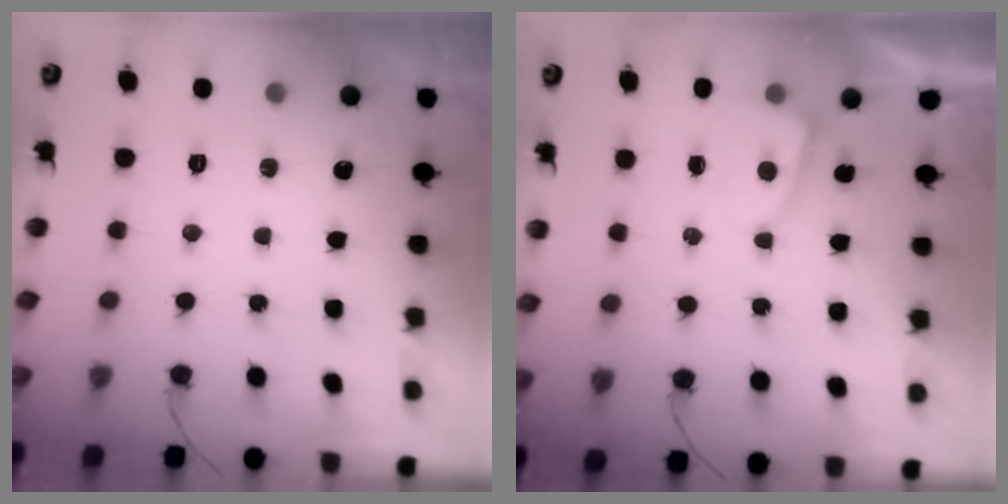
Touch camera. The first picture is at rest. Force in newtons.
{"total": 2.3, "press": 2.3, "slide": 0.2}